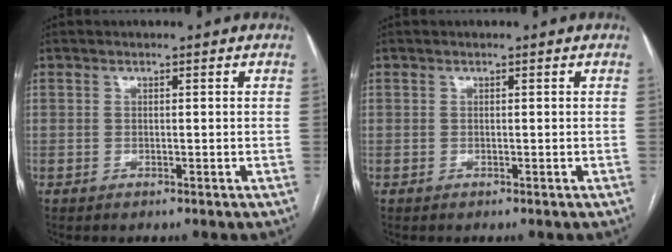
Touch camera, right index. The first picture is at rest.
{"total": 0.0}